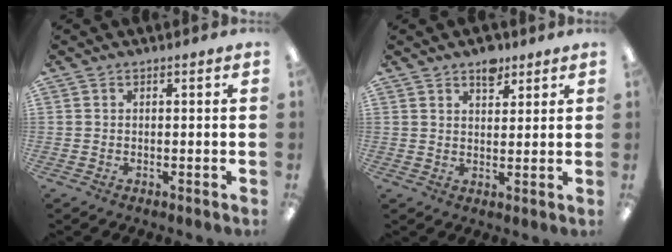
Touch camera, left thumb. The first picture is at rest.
{"total": 4.8, "force": [3.6, 2.6, 2.0], "torque": [-0.006, -0.020, 0.058]}